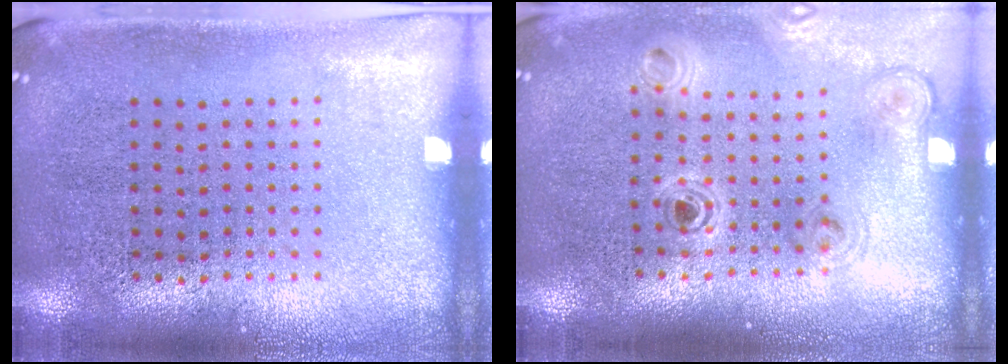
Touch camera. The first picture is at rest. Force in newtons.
{"total": 1.0, "press": 1.0, "slide": 0.1}